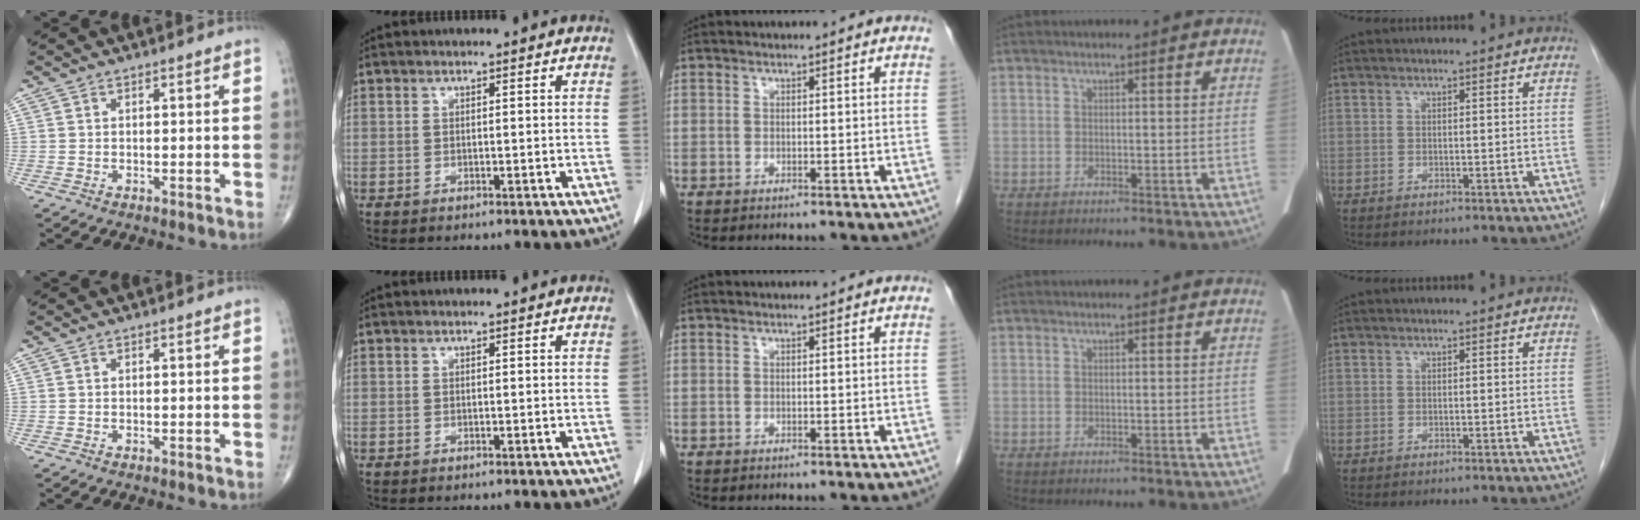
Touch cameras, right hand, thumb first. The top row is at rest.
{}